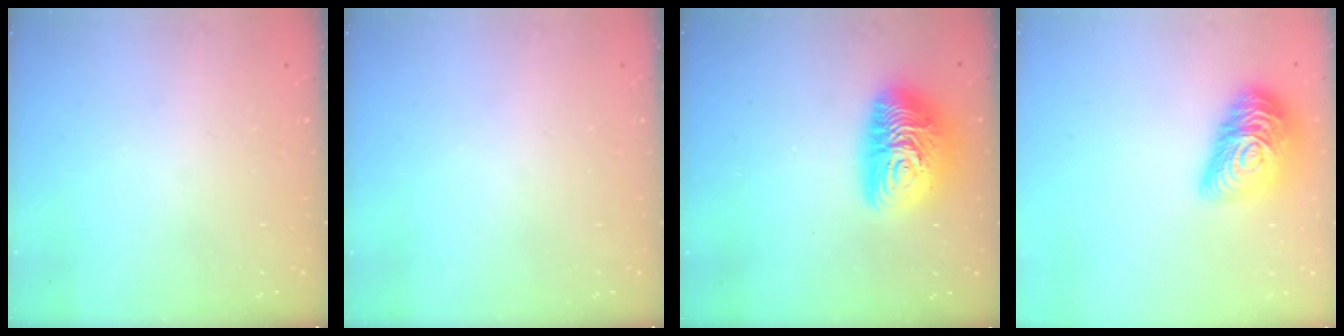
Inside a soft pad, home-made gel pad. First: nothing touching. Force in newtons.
{"total": 0.0}
{"total": 12.9, "press": 12.9, "slide": 0.9}
{"total": 18.1, "press": 18.0, "slide": 0.9}